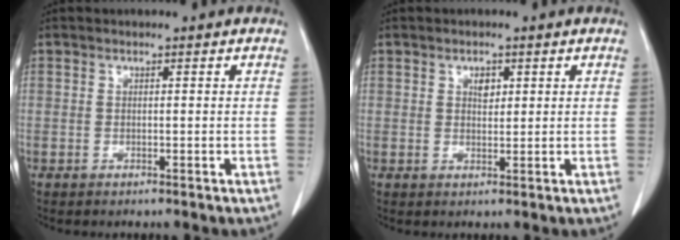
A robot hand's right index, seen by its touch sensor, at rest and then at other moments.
{"total": 1.9, "force": [0.8, 1.1, 1.3], "torque": [-0.019, -0.001, 0.015]}